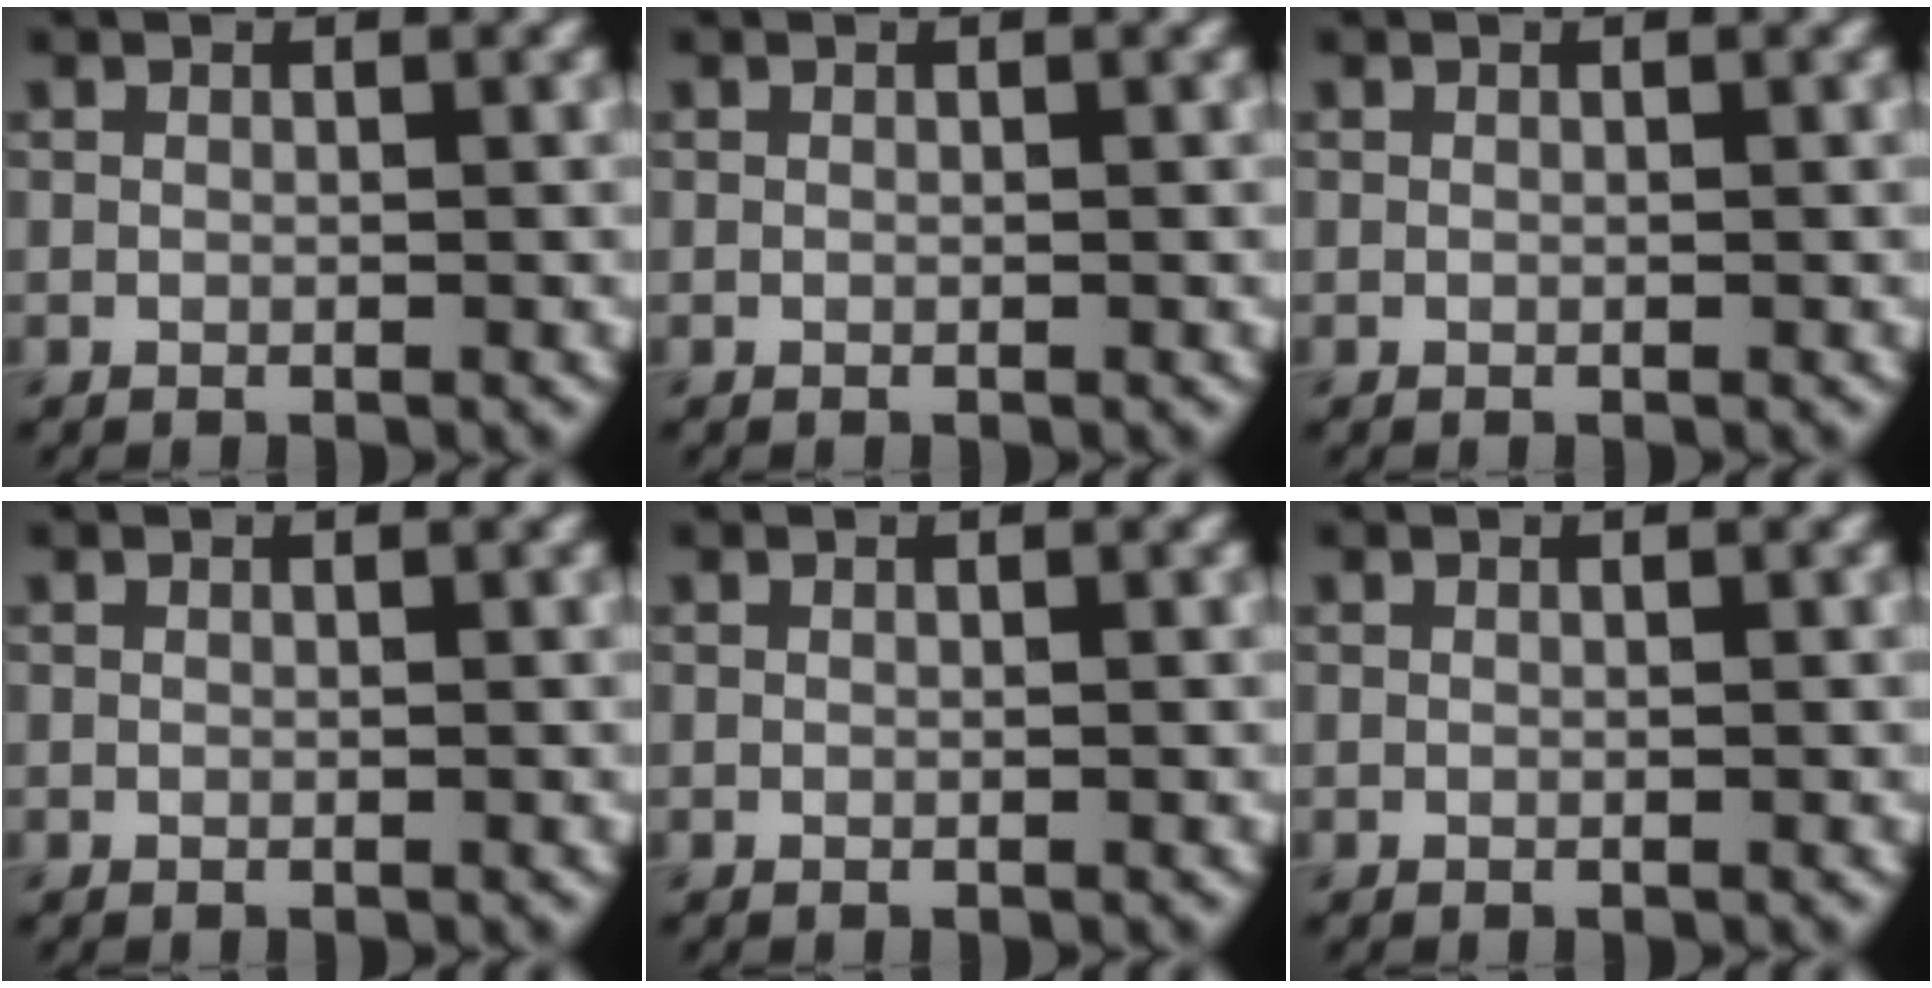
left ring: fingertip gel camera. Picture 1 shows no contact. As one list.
[{"total": 0.0}, {"total": 0.0}, {"total": 0.0}, {"total": 0.0}, {"total": 0.0}]